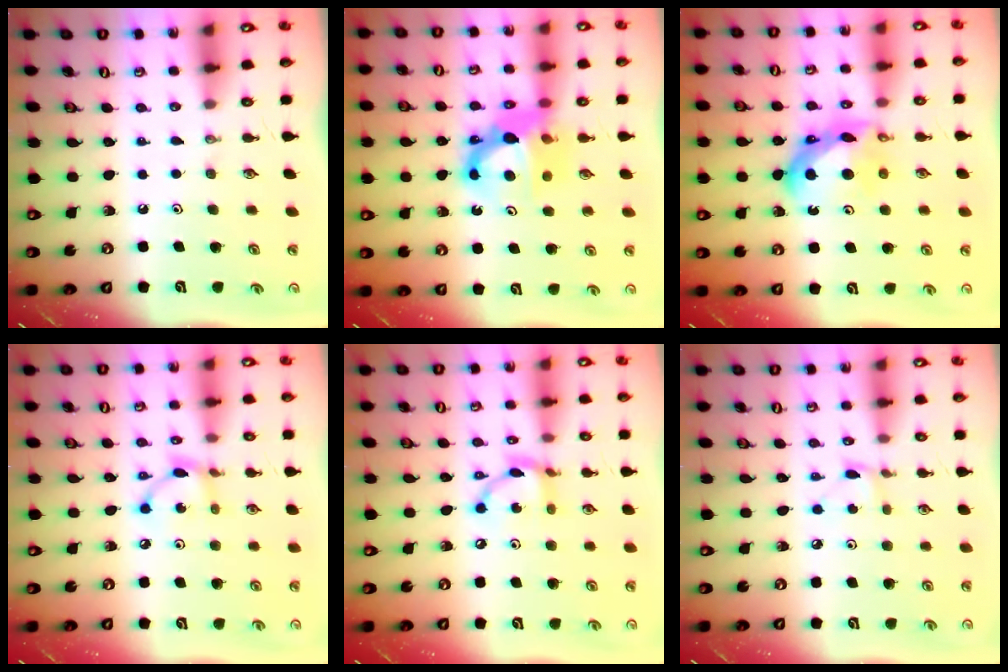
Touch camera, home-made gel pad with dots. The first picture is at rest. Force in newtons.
{"total": 11.5, "press": 11.5, "slide": 1.4}
{"total": 10.2, "press": 10.2, "slide": 0.3}
{"total": 5.7, "press": 5.7, "slide": 0.2}
{"total": 10.1, "press": 10.1, "slide": 0.6}
{"total": 2.7, "press": 2.7, "slide": 0.3}